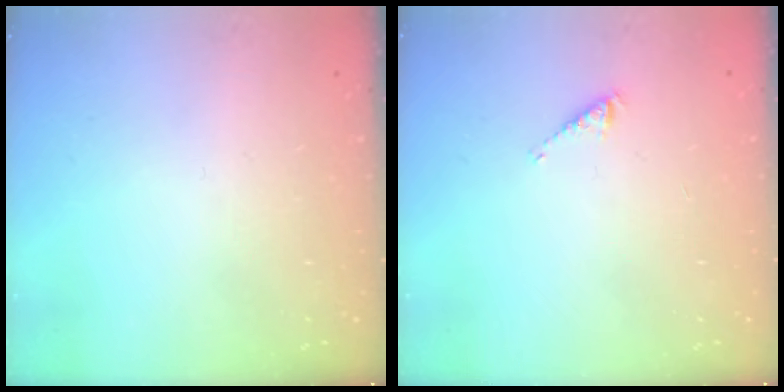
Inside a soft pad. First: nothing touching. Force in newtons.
{"total": 2.8, "press": 2.8, "slide": 0.4}